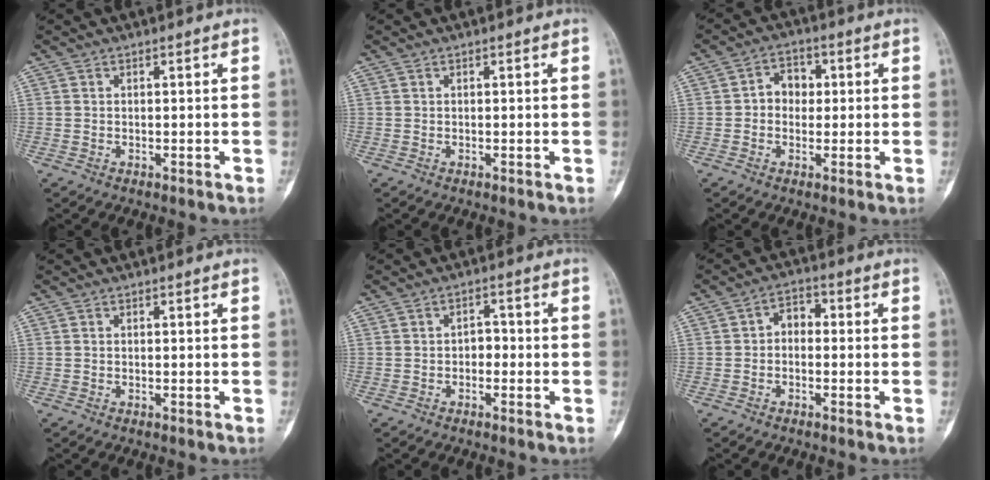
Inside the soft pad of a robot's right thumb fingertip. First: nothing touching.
{"total": 0.0}
{"total": 5.1, "force": [0.3, 4.2, 2.9], "torque": [-0.018, 0.016, -0.004]}
{"total": 0.0}
{"total": 2.2, "force": [-0.7, 1.7, 1.3], "torque": [-0.002, 0.014, -0.018]}
{"total": 3.7, "force": [-0.5, 2.7, 2.5], "torque": [-0.022, 0.020, -0.022]}